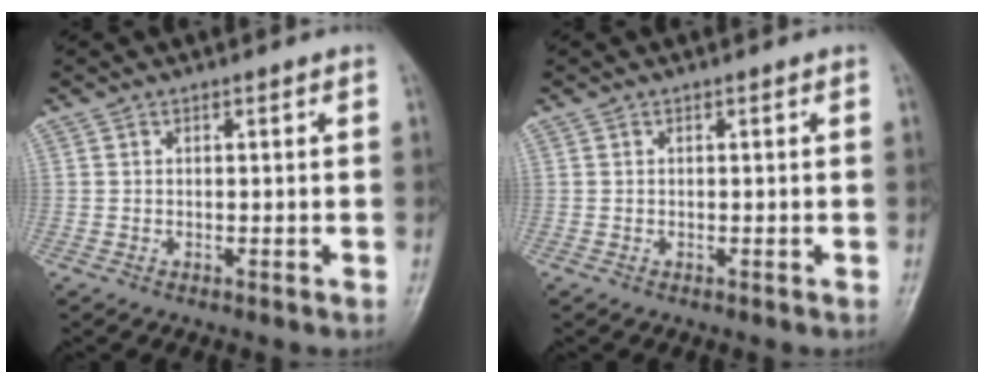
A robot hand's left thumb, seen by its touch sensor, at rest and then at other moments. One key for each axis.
{"total": 0.0}